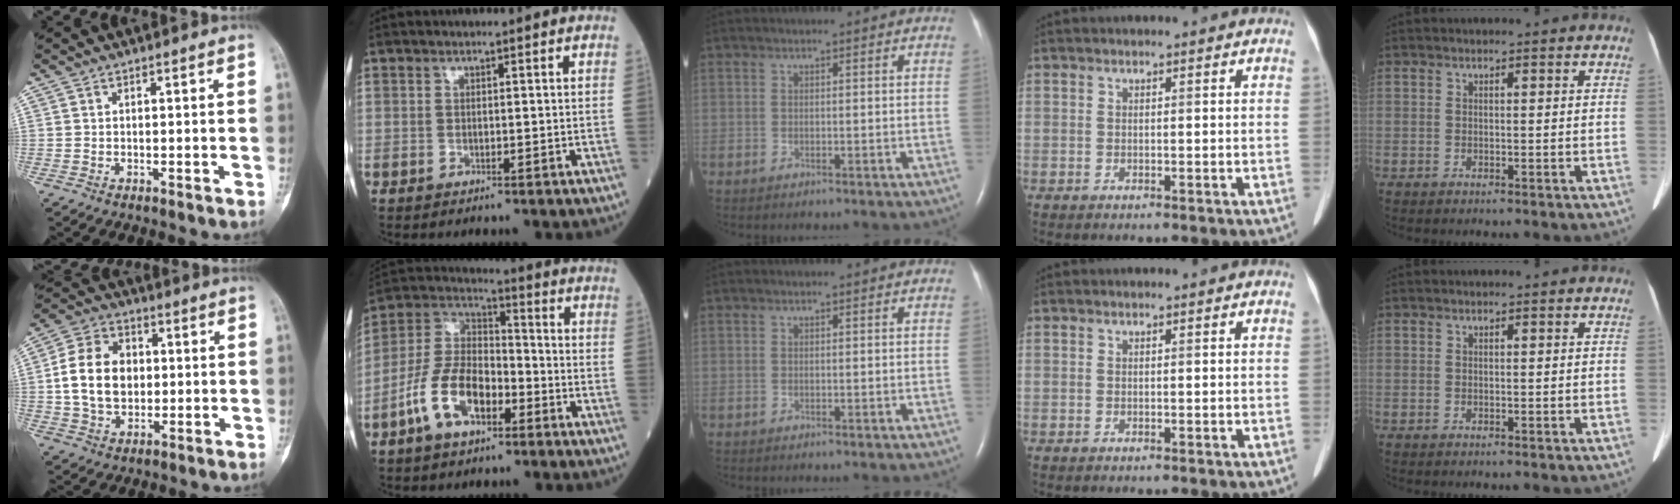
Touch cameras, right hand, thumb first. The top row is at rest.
{"thumb": {"total": 13.0, "force": [0.6, 9.6, 8.7], "torque": [-0.138, 0.013, 0.011]}, "index": {"total": 12.0, "force": [-5.5, 5.9, 8.9], "torque": [-0.199, 0.014, -0.105]}}